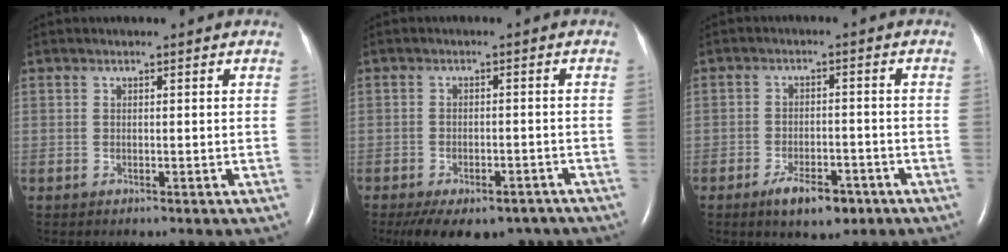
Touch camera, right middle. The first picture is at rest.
{"total": 13.1, "force": [-9.5, 6.3, 6.4], "torque": [-0.120, -0.007, -0.124]}
{"total": 6.1, "force": [-3.9, 2.5, 4.0], "torque": [-0.072, -0.002, -0.056]}